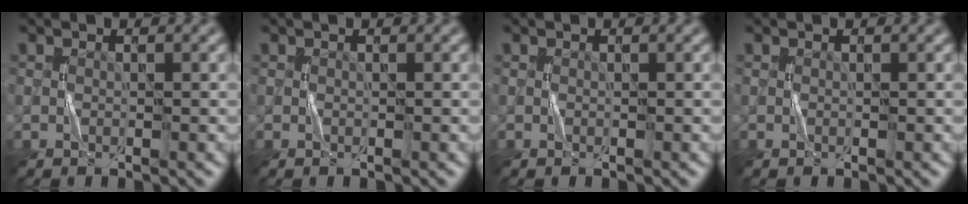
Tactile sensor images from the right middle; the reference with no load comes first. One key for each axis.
{"total": 0.0}
{"total": 0.0}
{"total": 0.0}